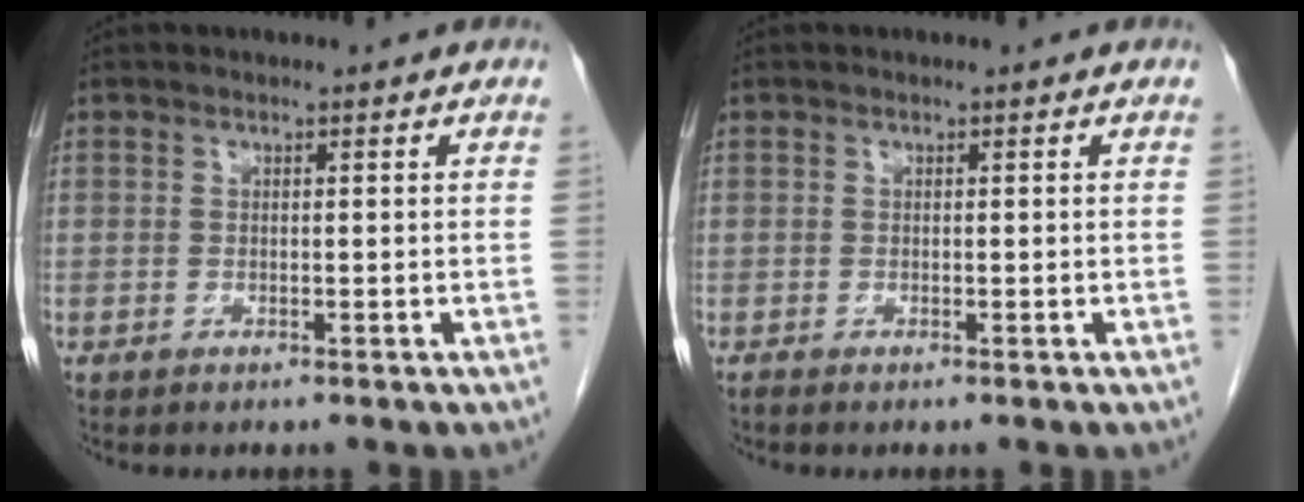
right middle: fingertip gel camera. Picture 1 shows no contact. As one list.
[{"total": 0.0}]